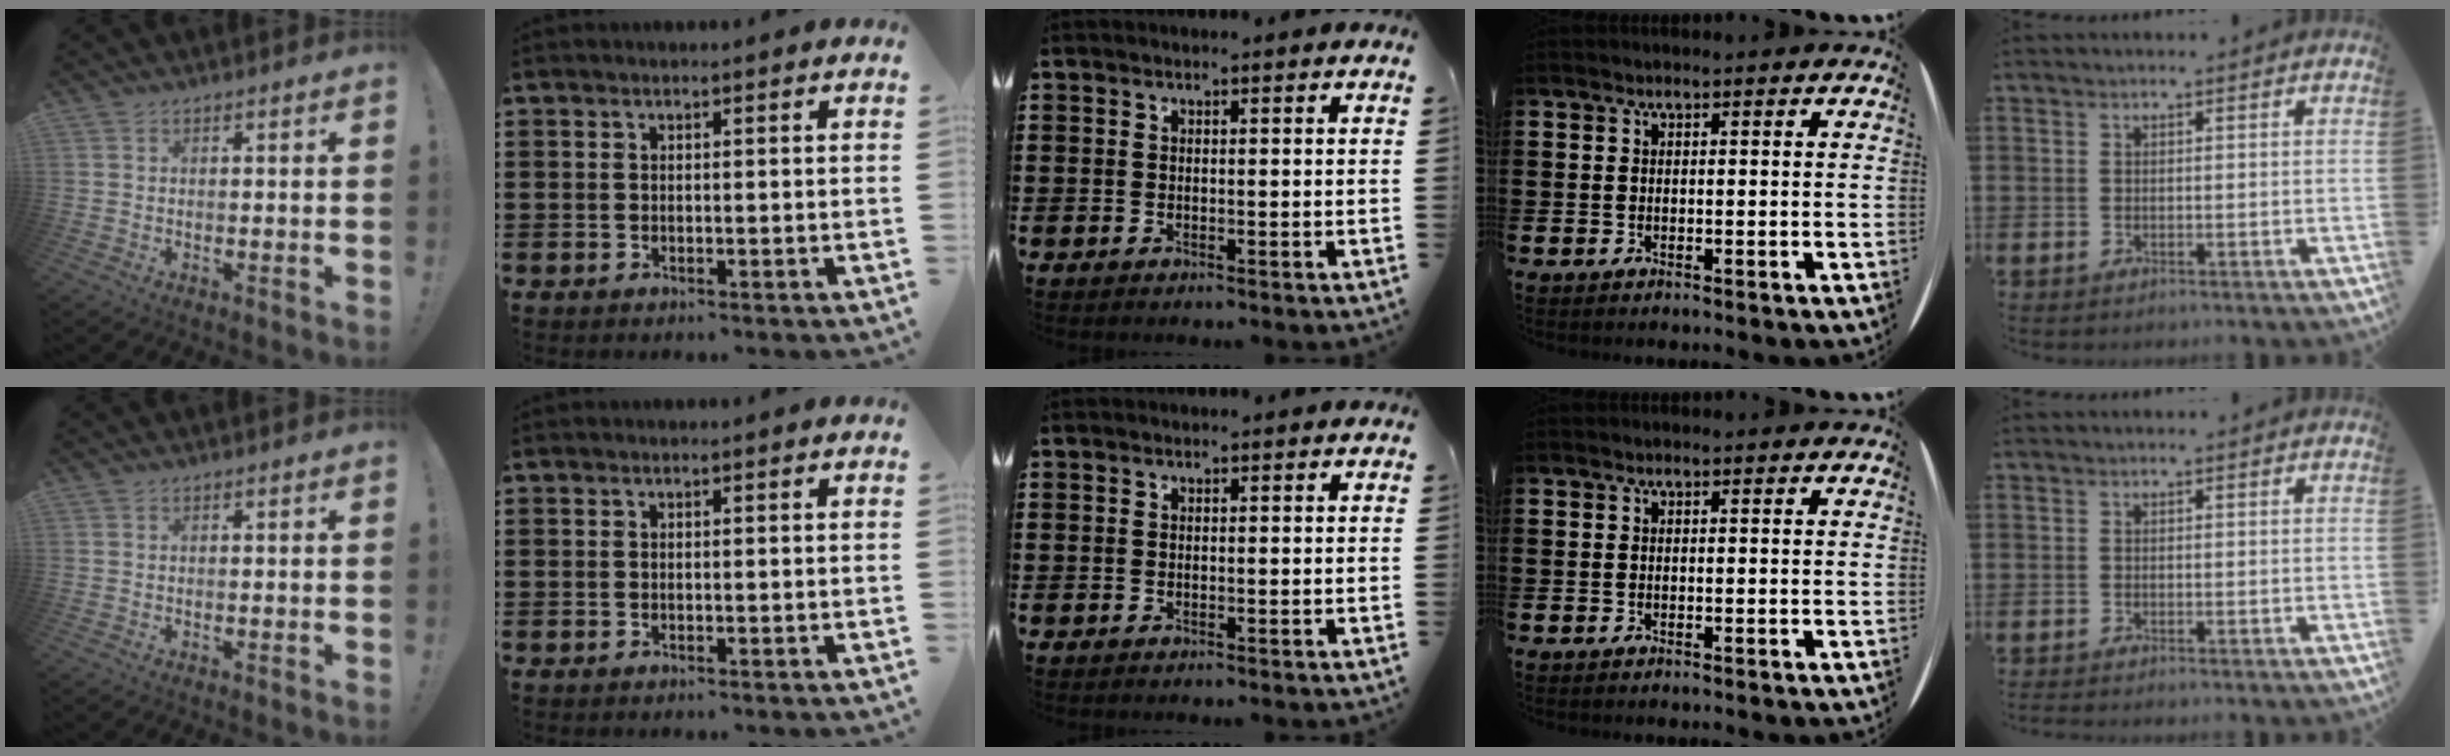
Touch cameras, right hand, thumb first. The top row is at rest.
{}